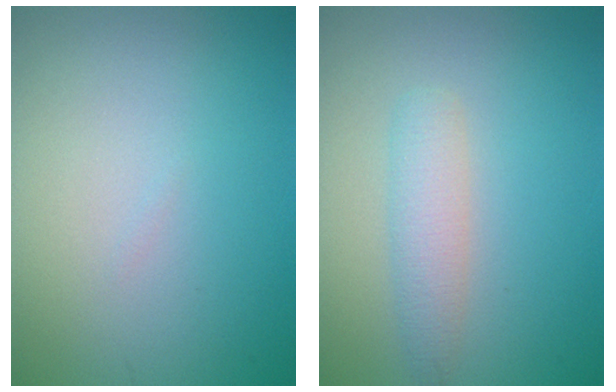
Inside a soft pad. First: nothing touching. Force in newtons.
{"total": 2.3, "press": 2.3, "slide": 0.1}